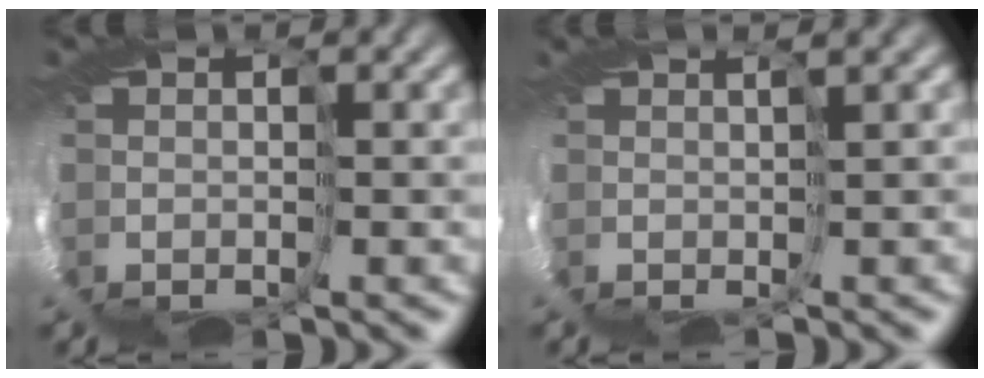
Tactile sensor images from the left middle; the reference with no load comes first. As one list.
[{"total": 3.3, "force": [0.1, -2.8, -1.9], "torque": [0.017, -0.006, 0.013]}]